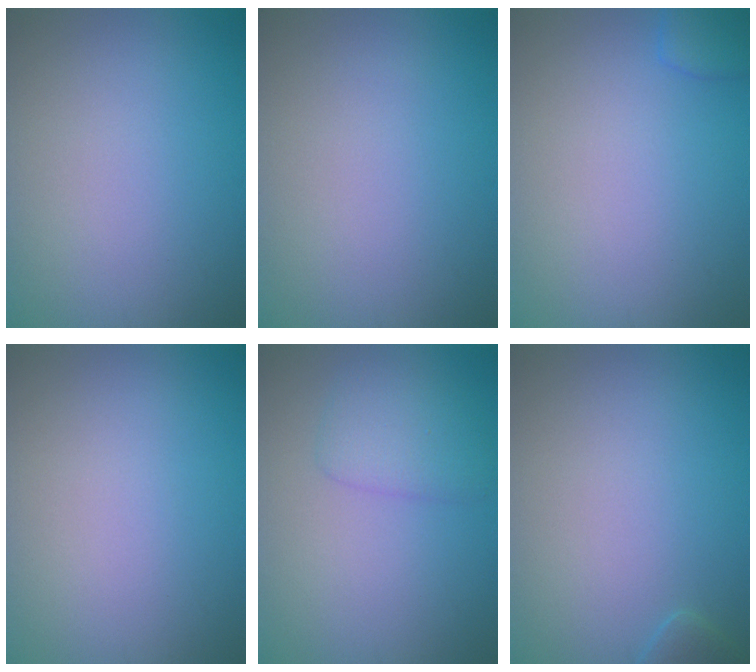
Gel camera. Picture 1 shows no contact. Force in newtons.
{"total": 0.0}
{"total": 1.9, "press": 1.9, "slide": 0.2}
{"total": 0.0}
{"total": 2.6, "press": 2.6, "slide": 0.1}
{"total": 1.3, "press": 1.3, "slide": 0.1}